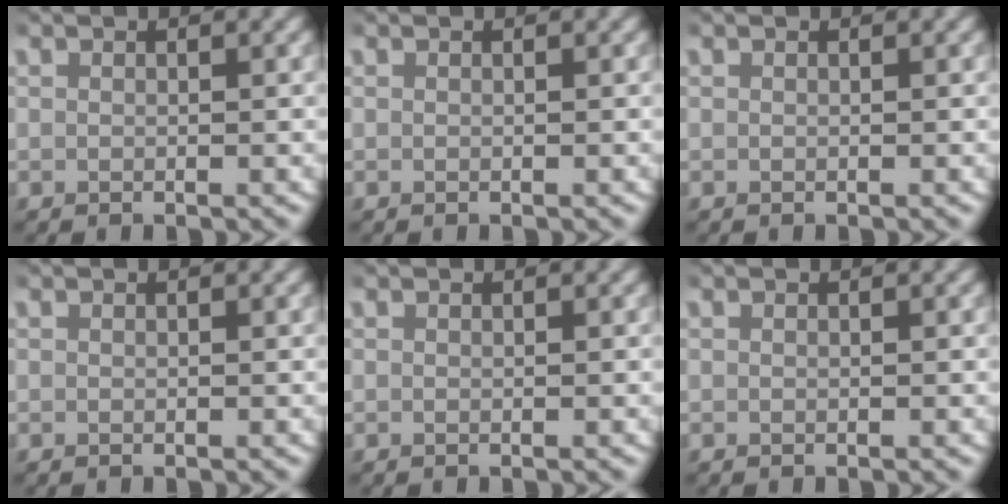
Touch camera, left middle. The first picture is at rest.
{"total": 0.0}
{"total": 0.0}
{"total": 0.0}
{"total": 0.0}
{"total": 0.0}